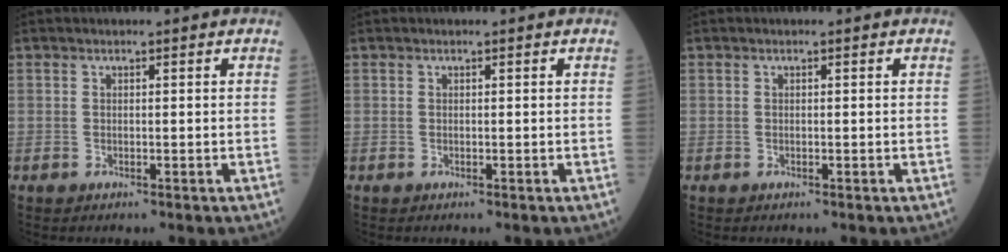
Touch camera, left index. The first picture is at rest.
{"total": 0.0}
{"total": 0.0}